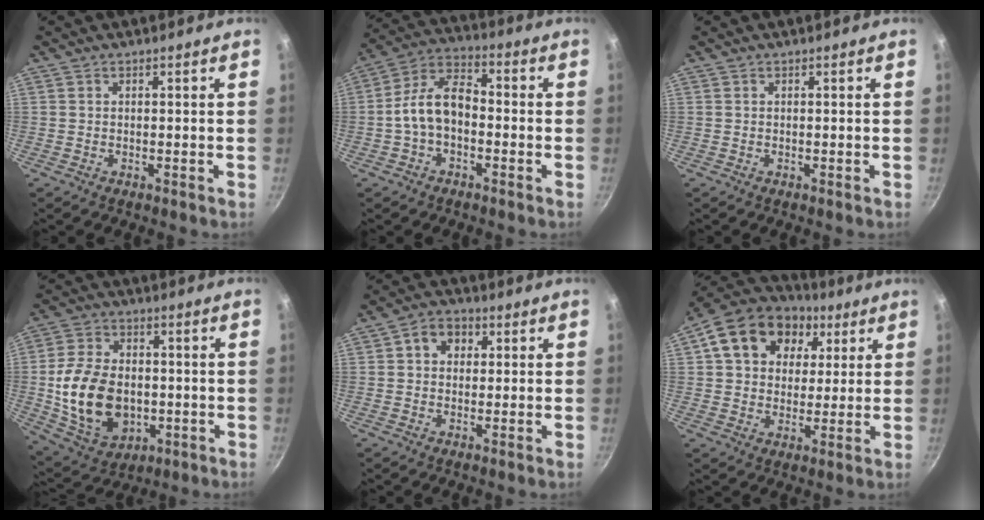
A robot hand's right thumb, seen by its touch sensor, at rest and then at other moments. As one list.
[{"total": 9.9, "force": [-1.8, 6.1, 7.6], "torque": [-0.124, 0.045, -0.047]}, {"total": 0.0}, {"total": 17.4, "force": [-1.8, 12.1, 12.3], "torque": [-0.213, 0.005, -0.019]}, {"total": 5.9, "force": [1.7, 4.6, 3.2], "torque": [-0.025, 0.007, 0.016]}, {"total": 18.3, "force": [6.3, 14.0, 10.0], "torque": [-0.162, 0.017, 0.093]}]